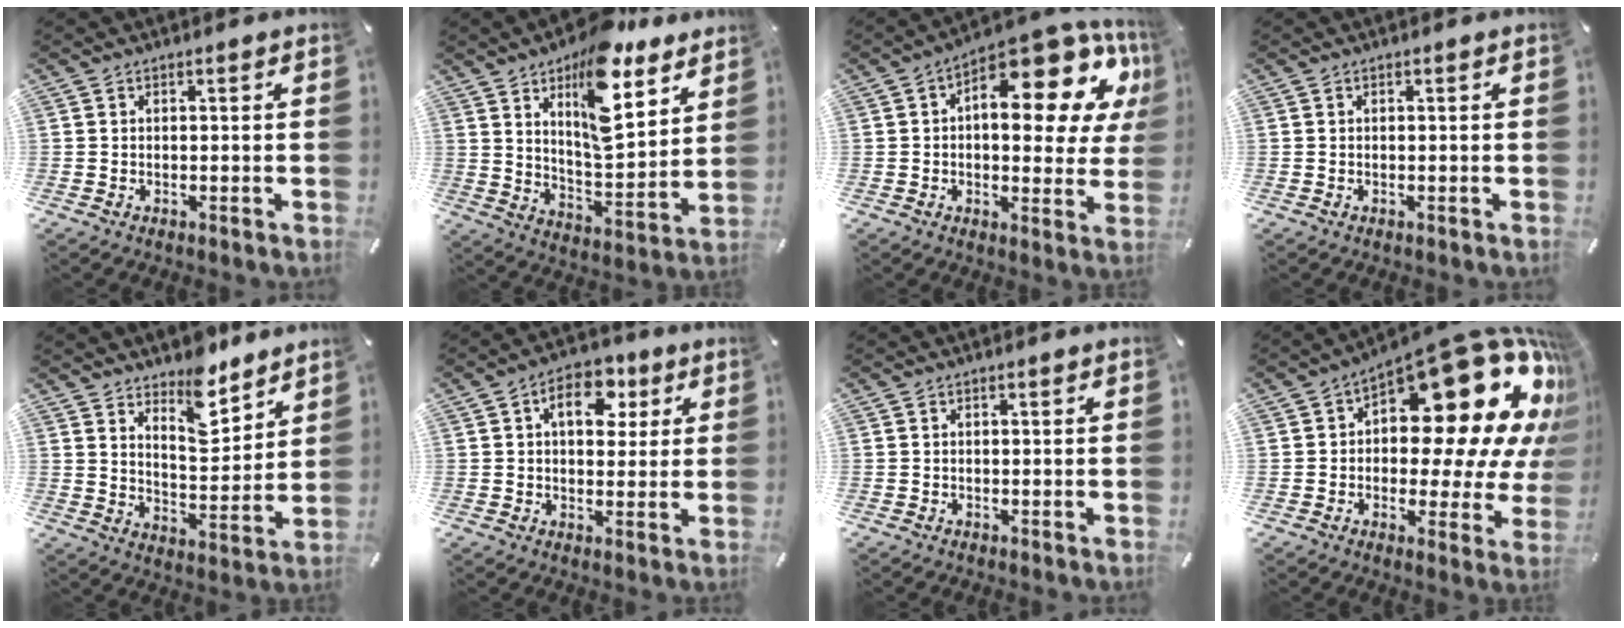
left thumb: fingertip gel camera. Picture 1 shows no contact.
{"total": 16.3, "force": [10.2, 7.0, 10.6], "torque": [-0.161, -0.061, 0.174]}
{"total": 17.5, "force": [7.9, 7.7, 13.6], "torque": [-0.182, -0.067, 0.126]}
{"total": 0.0}
{"total": 10.3, "force": [8.5, 4.6, 3.7], "torque": [-0.042, -0.069, 0.150]}
{"total": 8.6, "force": [4.8, 5.0, 5.0], "torque": [-0.050, -0.022, 0.077]}
{"total": 0.0}
{"total": 26.5, "force": [10.4, 13.2, 20.5], "torque": [-0.269, -0.101, 0.180]}